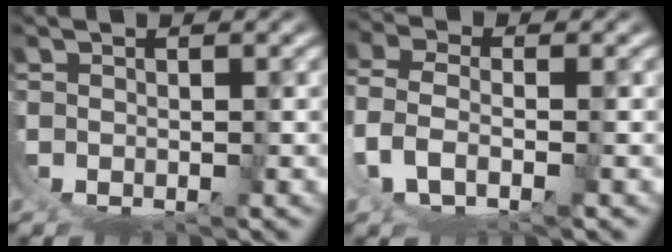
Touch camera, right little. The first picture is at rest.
{"total": 3.6, "force": [-0.5, 1.4, 3.3], "torque": [-0.092, -0.016, 0.001]}